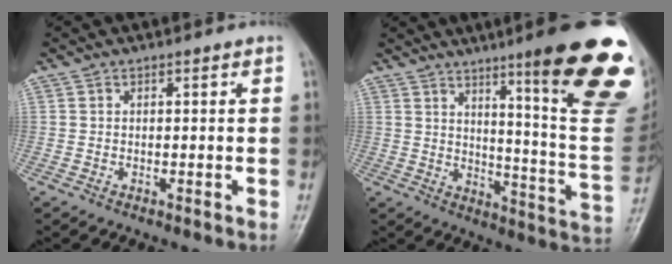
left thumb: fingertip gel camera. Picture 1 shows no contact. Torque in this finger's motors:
{"motor_torque": [3.27, 1.74, 1.62, -1.15, 0.38]}